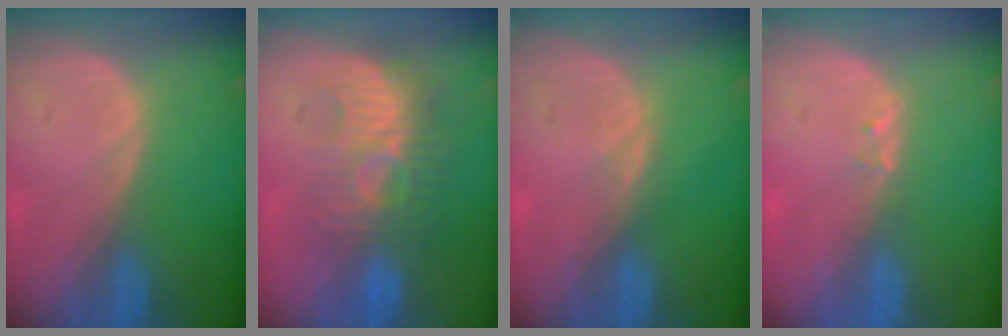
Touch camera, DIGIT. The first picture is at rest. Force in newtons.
{"total": 8.8, "press": 8.4, "slide": 2.7}
{"total": 0.9, "press": 0.9, "slide": 0.4}
{"total": 1.0, "press": 0.9, "slide": 0.5}